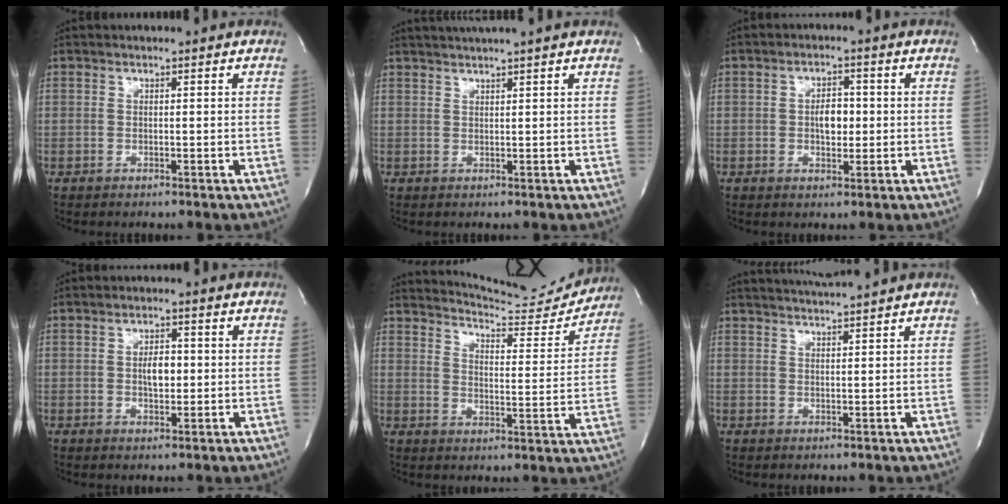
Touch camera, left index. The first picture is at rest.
{"total": 4.7, "force": [3.9, -1.2, 2.2], "torque": [-0.030, 0.016, 0.060]}
{"total": 3.9, "force": [-0.3, 2.1, 3.3], "torque": [-0.051, 0.002, -0.002]}
{"total": 3.5, "force": [-0.2, 1.7, 3.1], "torque": [-0.050, -0.001, 0.000]}
{"total": 13.1, "force": [13.1, 0.2, 1.1], "torque": [-0.017, -0.050, 0.166]}
{"total": 4.7, "force": [4.4, -1.3, 1.3], "torque": [-0.022, 0.005, 0.069]}